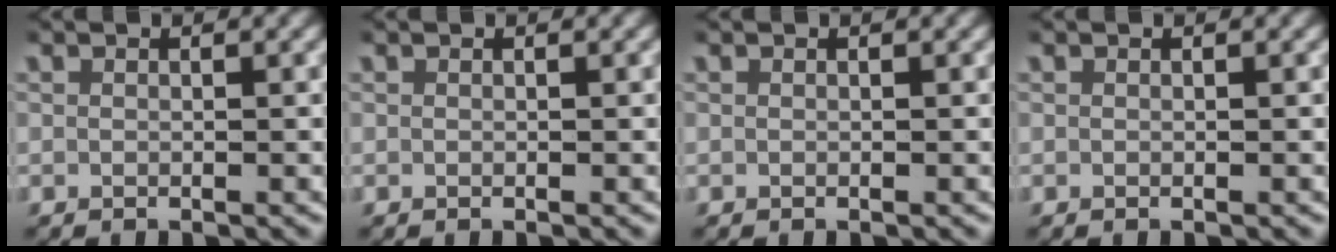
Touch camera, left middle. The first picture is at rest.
{"total": 0.0}
{"total": 0.0}
{"total": 0.0}